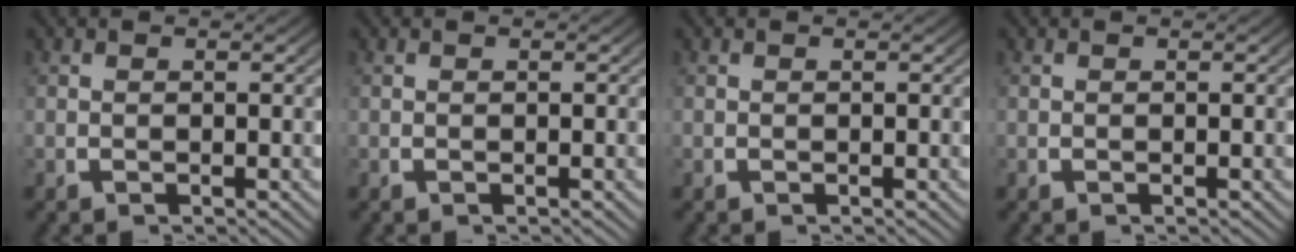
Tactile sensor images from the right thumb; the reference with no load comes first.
{"total": 0.0}
{"total": 0.0}
{"total": 0.0}